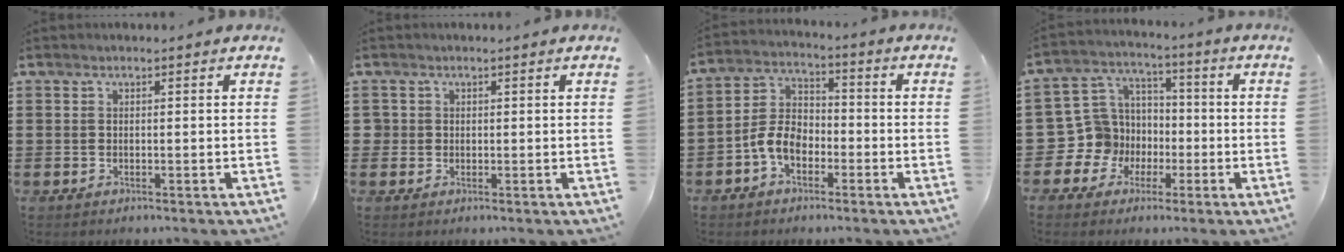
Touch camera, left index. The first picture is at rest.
{"total": 1.1, "force": [0.2, 1.1, 0.1], "torque": [-0.006, 0.006, 0.004]}
{"total": 6.0, "force": [-3.1, 3.7, 3.5], "torque": [-0.092, 0.009, -0.068]}
{"total": 9.2, "force": [-2.3, 8.8, 1.3], "torque": [-0.085, 0.009, -0.041]}